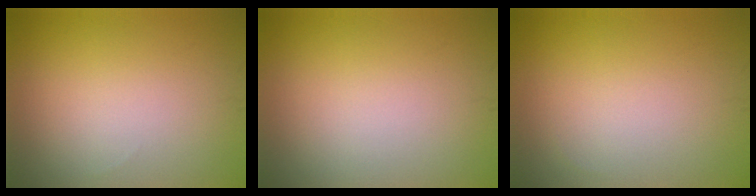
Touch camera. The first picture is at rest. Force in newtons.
{"total": 0.0}
{"total": 0.0}